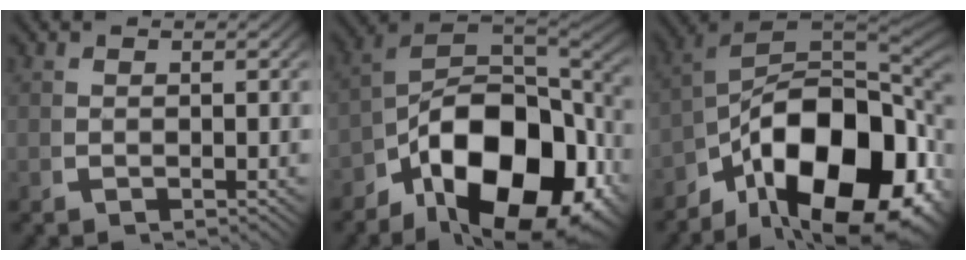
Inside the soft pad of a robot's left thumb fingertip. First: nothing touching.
{"total": 20.3, "force": [-4.4, 12.8, 15.1], "torque": [-0.244, -0.068, -0.044]}
{"total": 22.9, "force": [-4.1, 14.5, 17.2], "torque": [-0.271, -0.073, -0.039]}